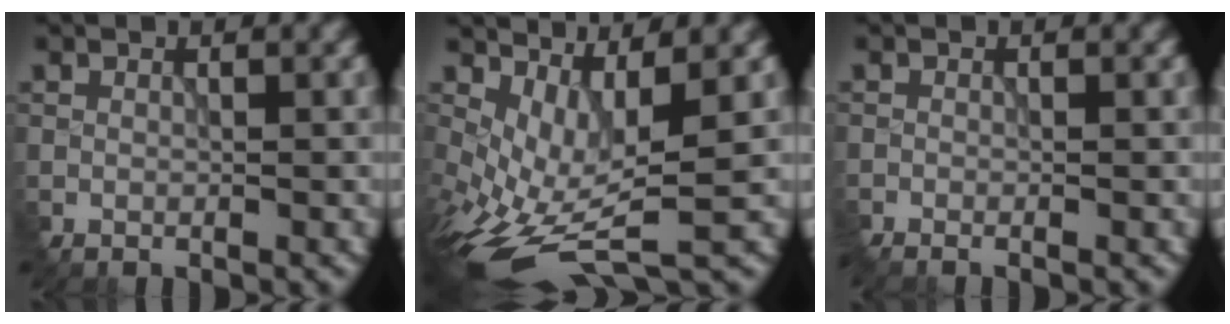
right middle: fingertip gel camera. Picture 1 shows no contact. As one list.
[{"total": 5.6, "force": [-1.2, 2.6, 4.8], "torque": [-0.115, -0.027, -0.007]}, {"total": 1.2, "force": [-0.5, 0.7, 0.8], "torque": [0.011, 0.005, -0.014]}]